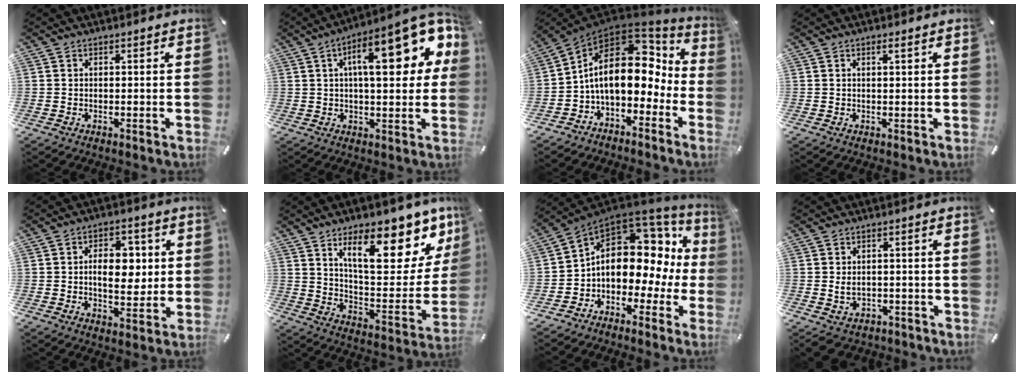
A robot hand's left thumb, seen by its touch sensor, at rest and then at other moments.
{"total": 20.5, "force": [7.1, 7.4, 17.8], "torque": [-0.259, -0.022, 0.104]}
{"total": 15.8, "force": [1.2, 10.3, 11.9], "torque": [-0.208, -0.015, 0.023]}
{"total": 1.3, "force": [0.5, 0.1, 1.1], "torque": [-0.022, 0.001, 0.009]}
{"total": 10.3, "force": [1.1, 6.6, 7.8], "torque": [-0.104, 0.002, 0.015]}
{"total": 22.3, "force": [13.2, 8.9, 15.6], "torque": [-0.216, -0.087, 0.211]}
{"total": 13.3, "force": [1.6, 10.5, 8.0], "torque": [-0.134, -0.026, 0.026]}
{"total": 3.6, "force": [-1.1, 2.8, 2.1], "torque": [-0.052, 0.002, -0.024]}